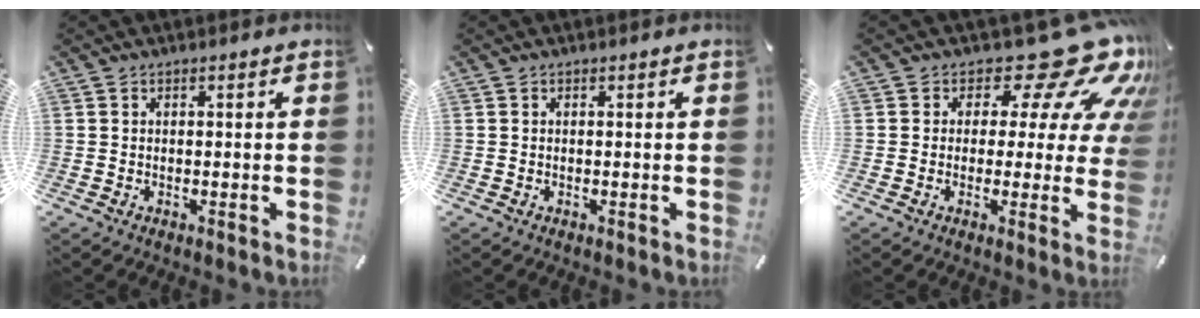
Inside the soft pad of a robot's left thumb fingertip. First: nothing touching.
{"total": 0.0}
{"total": 18.4, "force": [10.1, 8.6, 12.8], "torque": [-0.163, -0.071, 0.159]}